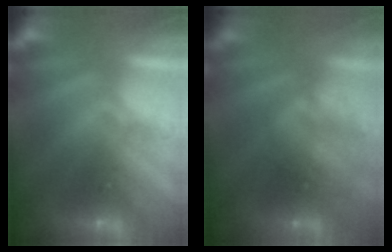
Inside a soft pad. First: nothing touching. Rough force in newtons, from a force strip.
{"total": 2.2}